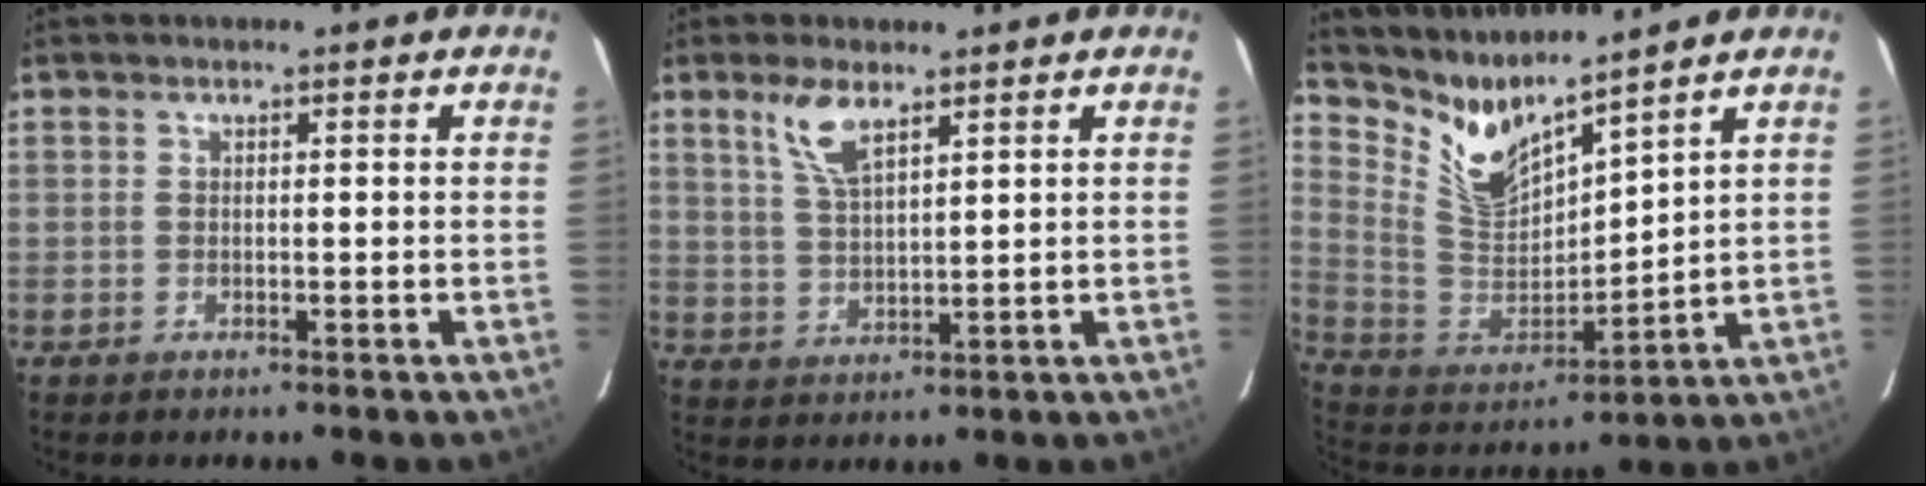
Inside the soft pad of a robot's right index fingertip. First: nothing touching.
{"total": 6.3, "force": [4.1, 2.0, 4.3], "torque": [-0.087, 0.001, 0.087]}
{"total": 10.4, "force": [9.2, 1.6, 4.6], "torque": [-0.097, -0.030, 0.193]}